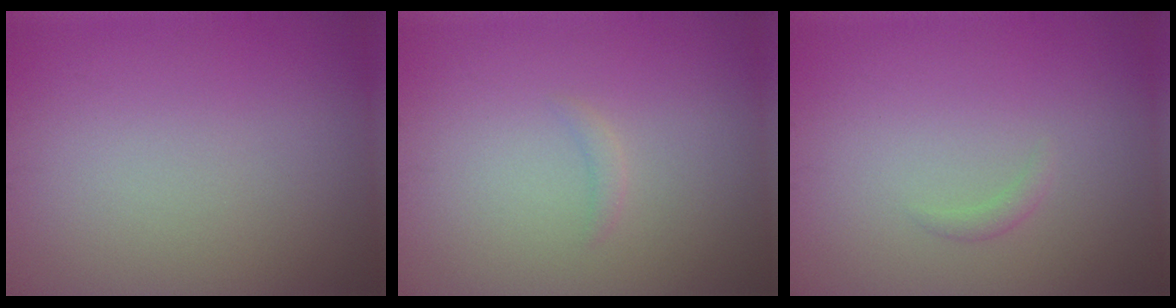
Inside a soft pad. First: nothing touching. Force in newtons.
{"total": 0.7, "press": 0.7, "slide": 0.1}
{"total": 0.7, "press": 0.7, "slide": 0.0}